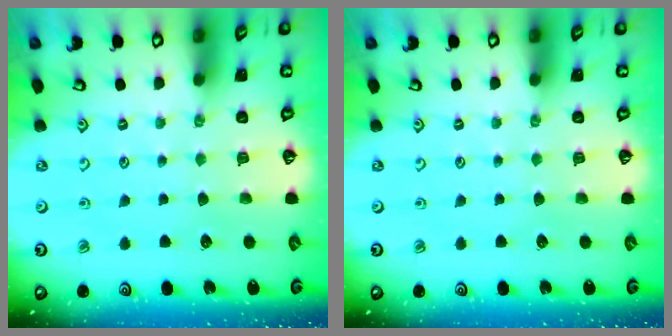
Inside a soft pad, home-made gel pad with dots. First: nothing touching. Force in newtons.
{"total": 0.0}